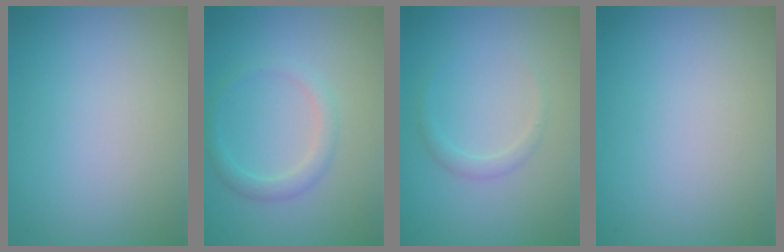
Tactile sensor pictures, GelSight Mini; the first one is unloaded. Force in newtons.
{"total": 2.0, "press": 2.0, "slide": 0.0}
{"total": 1.2, "press": 1.2, "slide": 0.1}
{"total": 0.0}